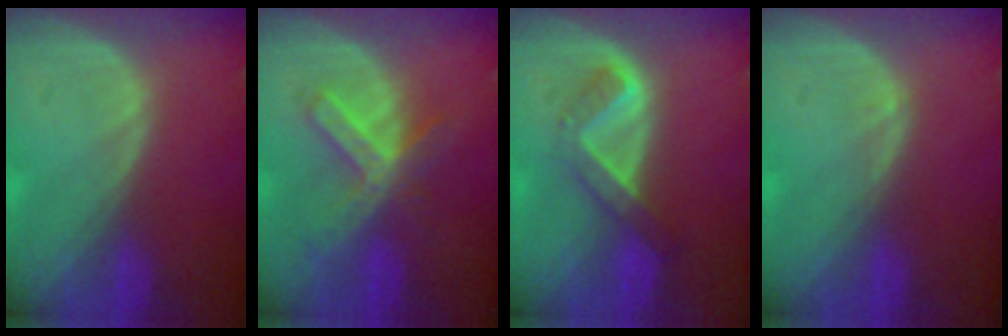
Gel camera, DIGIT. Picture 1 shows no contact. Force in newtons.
{"total": 6.5, "press": 5.9, "slide": 2.8}
{"total": 5.3, "press": 4.6, "slide": 2.6}
{"total": 0.8, "press": 0.7, "slide": 0.1}